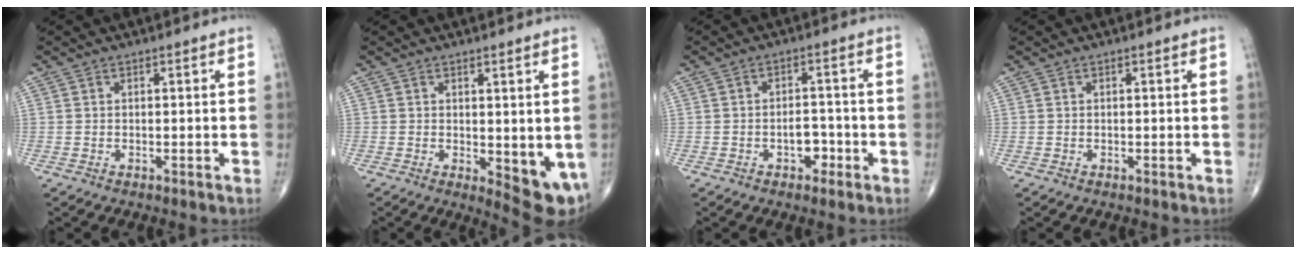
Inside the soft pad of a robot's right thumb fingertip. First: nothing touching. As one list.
[{"total": 7.4, "force": [-0.5, 2.9, 6.8], "torque": [-0.078, -0.019, 0.003]}, {"total": 3.9, "force": [-1.6, 2.5, 2.5], "torque": [-0.018, 0.018, -0.025]}, {"total": 0.0}]